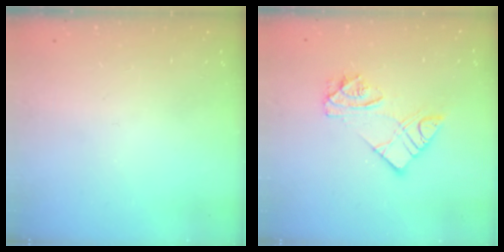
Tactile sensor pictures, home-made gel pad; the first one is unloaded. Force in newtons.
{"total": 10.9, "press": 10.8, "slide": 0.9}